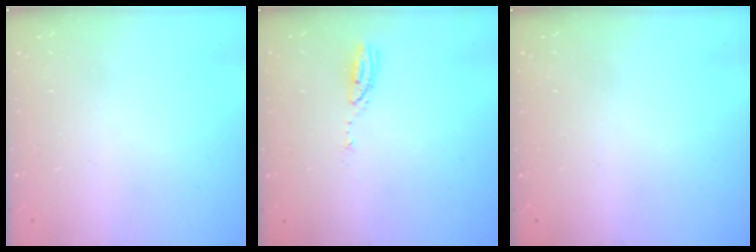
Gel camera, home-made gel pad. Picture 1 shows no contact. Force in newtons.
{"total": 4.1, "press": 4.1, "slide": 0.3}
{"total": 0.0}